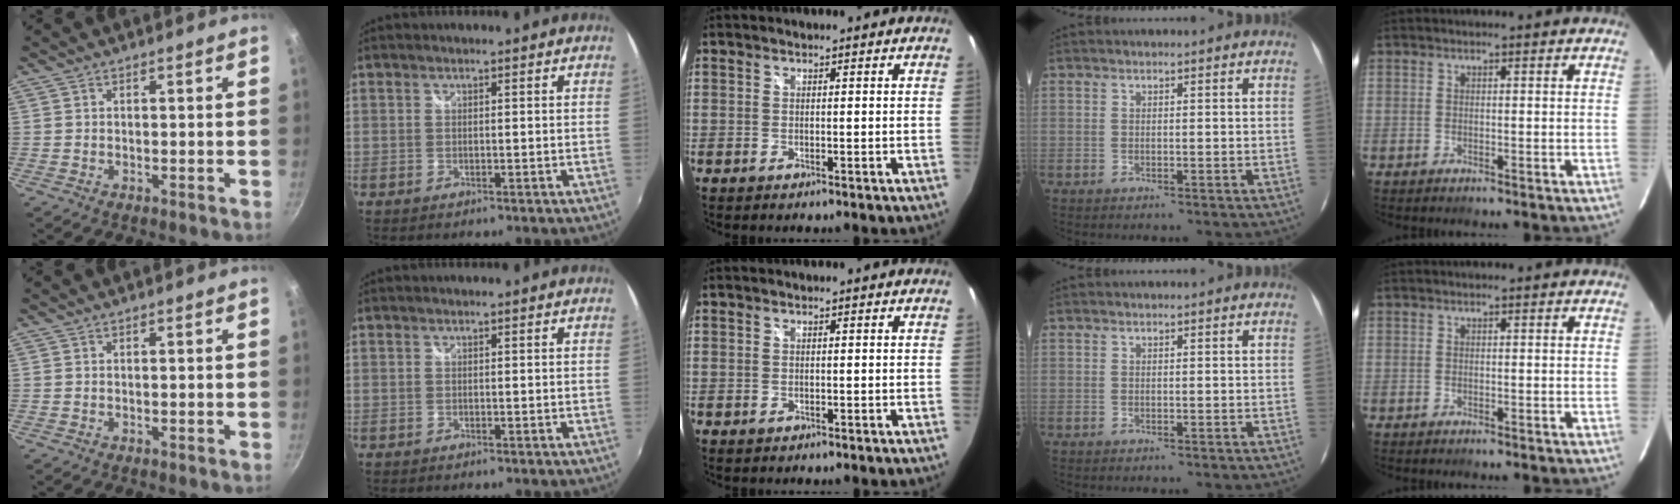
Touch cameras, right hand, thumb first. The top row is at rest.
{}